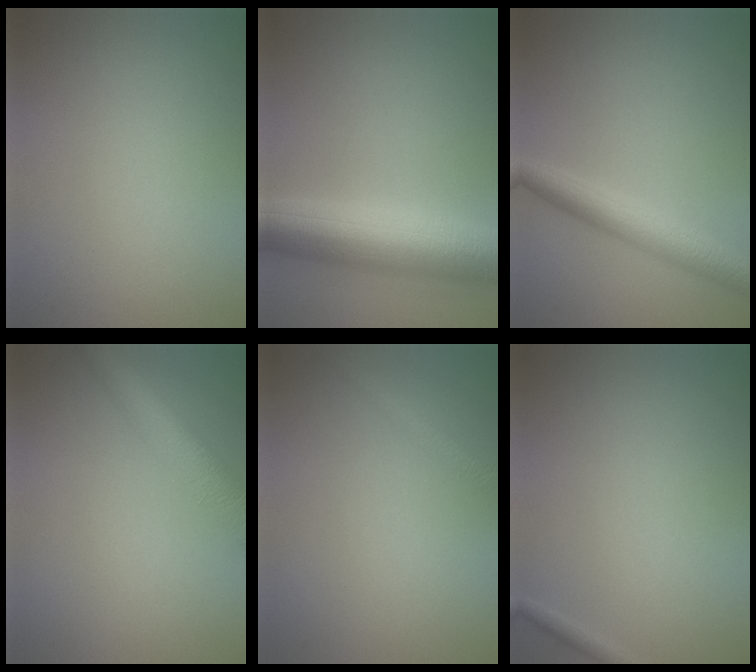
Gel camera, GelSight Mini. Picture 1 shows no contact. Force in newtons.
{"total": 9.5, "press": 9.5, "slide": 0.1}
{"total": 3.9, "press": 3.9, "slide": 0.0}
{"total": 4.9, "press": 4.9, "slide": 0.2}
{"total": 1.4, "press": 1.4, "slide": 0.0}
{"total": 0.8, "press": 0.8, "slide": 0.0}